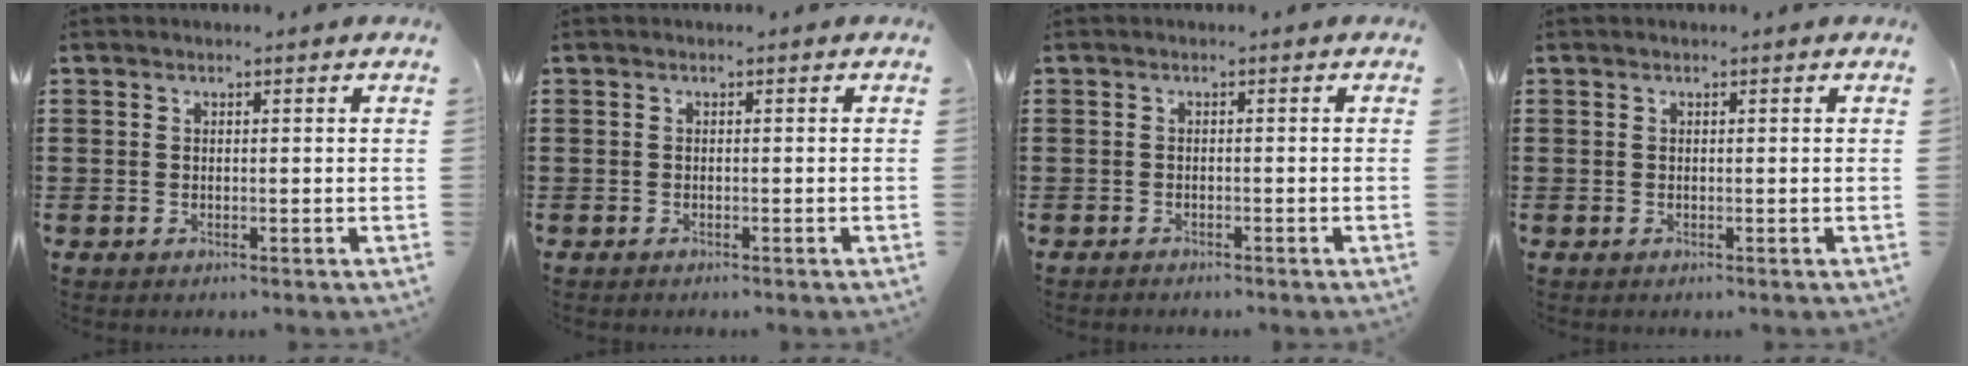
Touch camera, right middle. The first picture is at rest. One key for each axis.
{"total": 0.0}
{"total": 0.6, "fx": -0.6, "fy": 0.1, "fz": 0.0, "tx": -0.001, "ty": 0.000, "tz": -0.014}
{"total": 0.0}